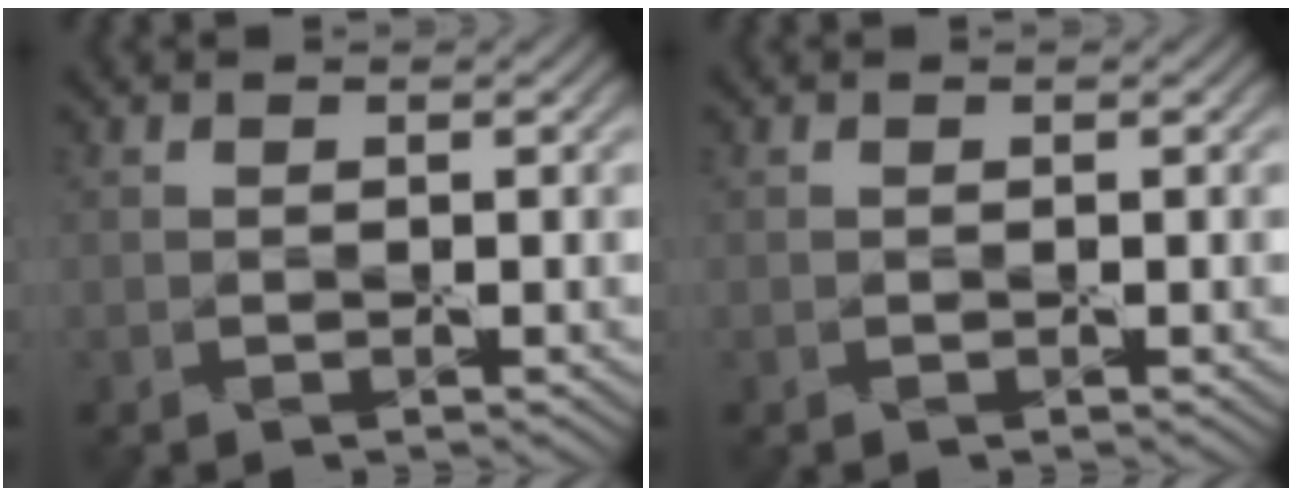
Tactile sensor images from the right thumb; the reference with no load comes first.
{"total": 0.0}